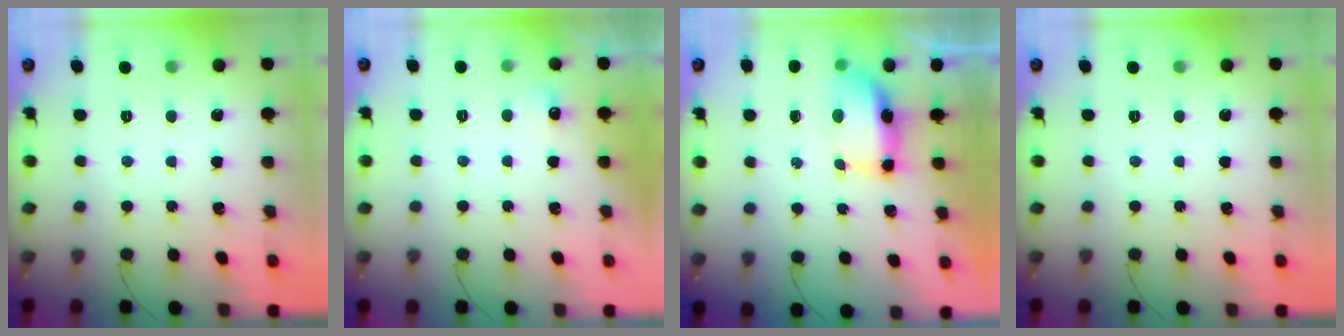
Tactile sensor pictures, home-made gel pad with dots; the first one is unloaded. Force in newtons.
{"total": 4.5, "press": 4.3, "slide": 1.2}
{"total": 7.4, "press": 7.3, "slide": 1.1}
{"total": 0.0}